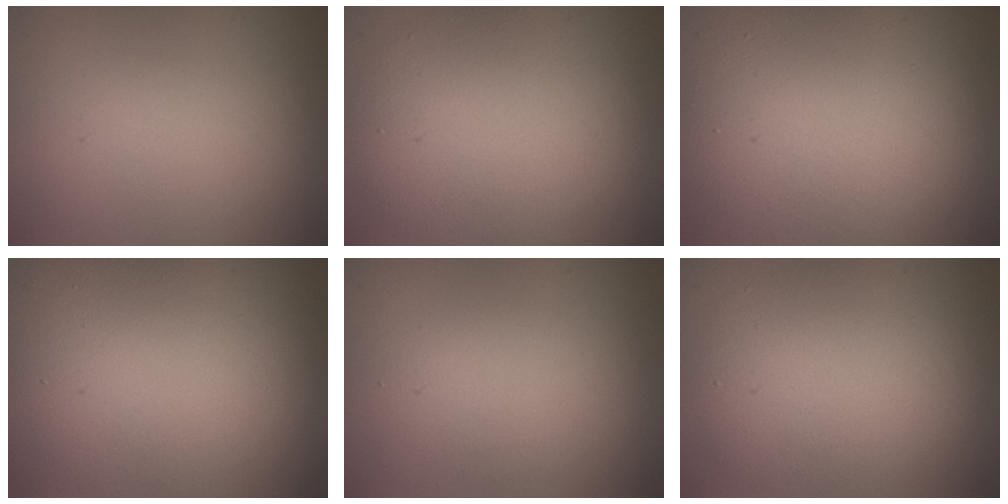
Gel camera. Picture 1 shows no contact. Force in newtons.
{"total": 7.6, "press": 7.6, "slide": 0.6}
{"total": 10.1, "press": 10.1, "slide": 0.6}
{"total": 17.1, "press": 17.0, "slide": 1.4}
{"total": 2.2, "press": 2.2, "slide": 0.1}
{"total": 5.7, "press": 5.7, "slide": 0.4}